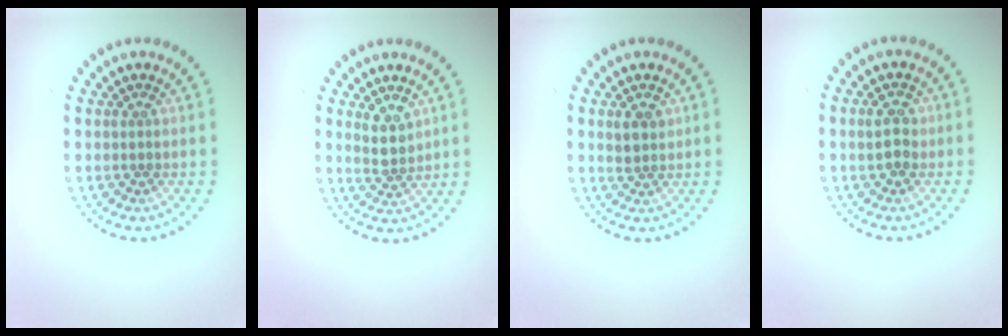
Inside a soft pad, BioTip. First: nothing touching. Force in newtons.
{"total": 2.4, "press": 2.1, "slide": 1.2}
{"total": 1.7, "press": 1.6, "slide": 0.6}
{"total": 2.0, "press": 2.0, "slide": 0.2}